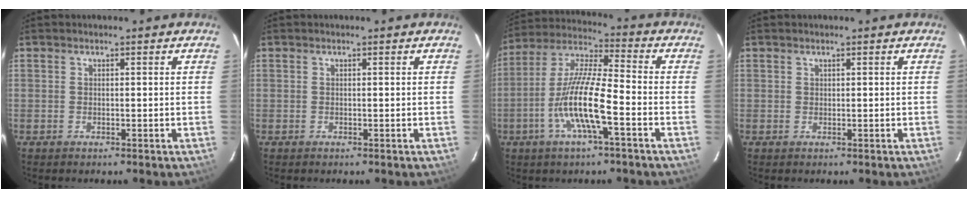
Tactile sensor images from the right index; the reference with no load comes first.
{"total": 0.0}
{"total": 12.7, "force": [-4.6, 1.9, 11.6], "torque": [-0.237, -0.002, -0.095]}
{"total": 0.0}